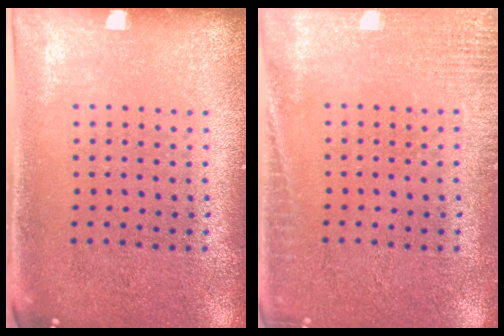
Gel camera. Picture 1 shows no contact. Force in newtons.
{"total": 2.7, "press": 2.7, "slide": 0.5}